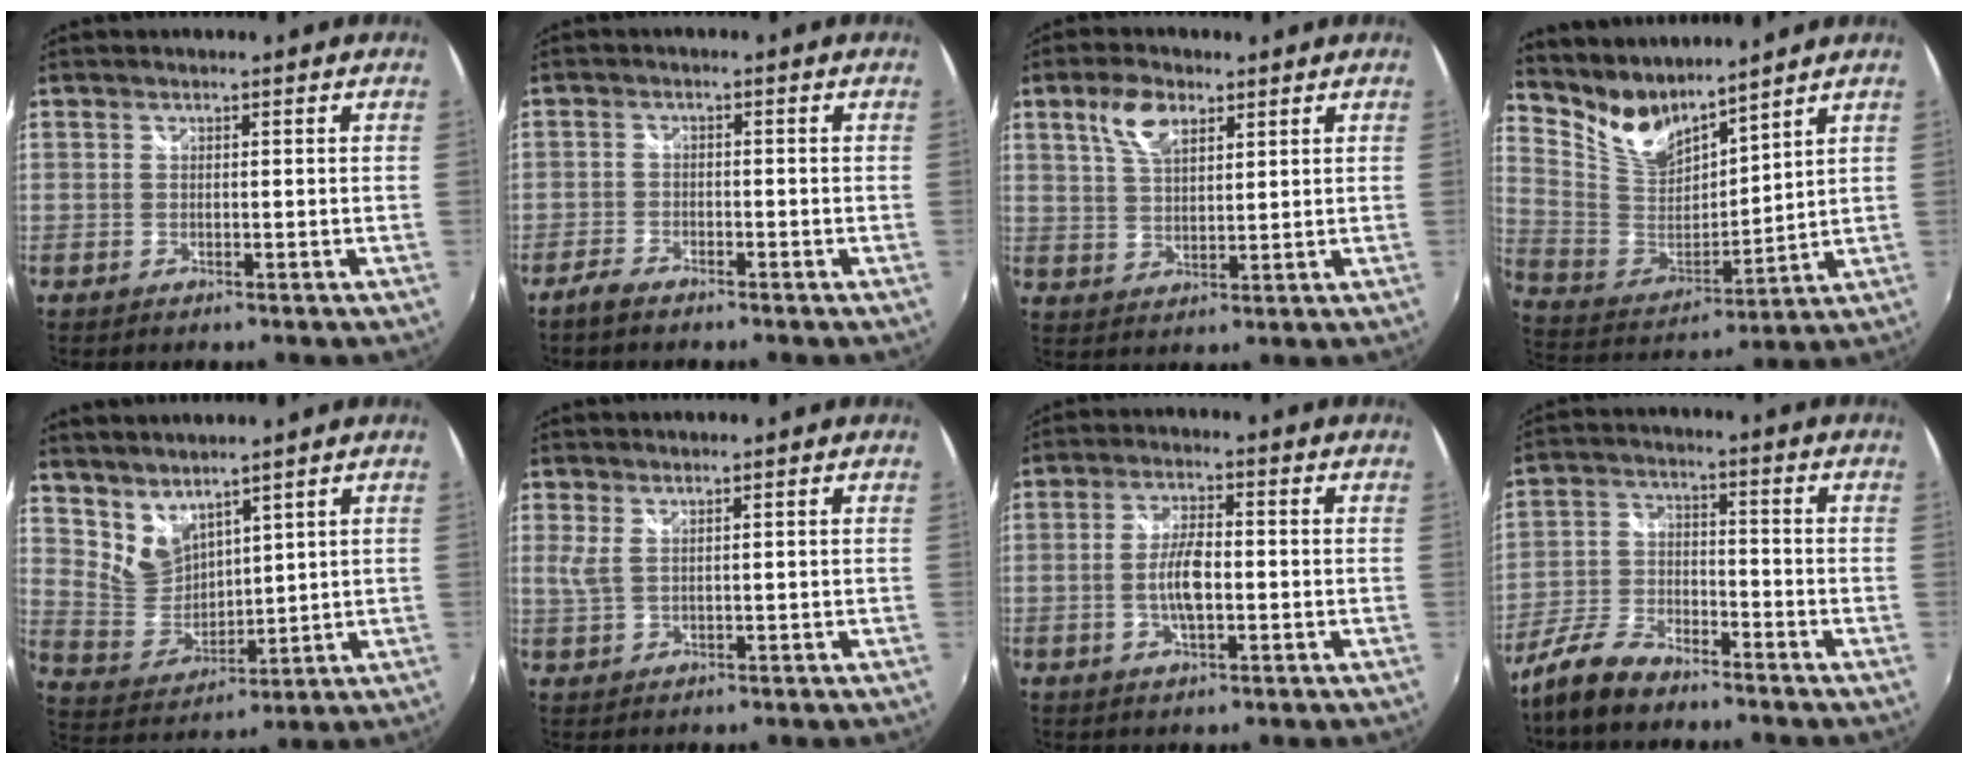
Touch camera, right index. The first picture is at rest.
{"total": 3.3, "force": [-2.8, 1.0, 1.3], "torque": [-0.045, -0.004, -0.059]}
{"total": 6.8, "force": [3.7, 3.3, 4.7], "torque": [-0.090, 0.013, 0.070]}
{"total": 10.7, "force": [9.5, 3.0, 3.9], "torque": [-0.091, -0.017, 0.198]}
{"total": 8.2, "force": [6.6, 3.7, 3.1], "torque": [-0.058, -0.003, 0.147]}
{"total": 2.3, "force": [1.0, 0.6, 1.9], "torque": [-0.041, -0.003, 0.021]}
{"total": 6.0, "force": [-1.1, 2.2, 5.5], "torque": [-0.110, 0.000, -0.019]}
{"total": 9.5, "force": [-7.5, 3.2, 4.8], "torque": [-0.113, -0.001, -0.150]}